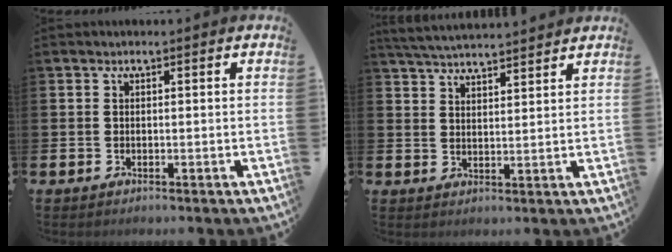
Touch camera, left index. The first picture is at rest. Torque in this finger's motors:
{"motor_torque": [0.52, -0.82, 0.20, 0.07]}